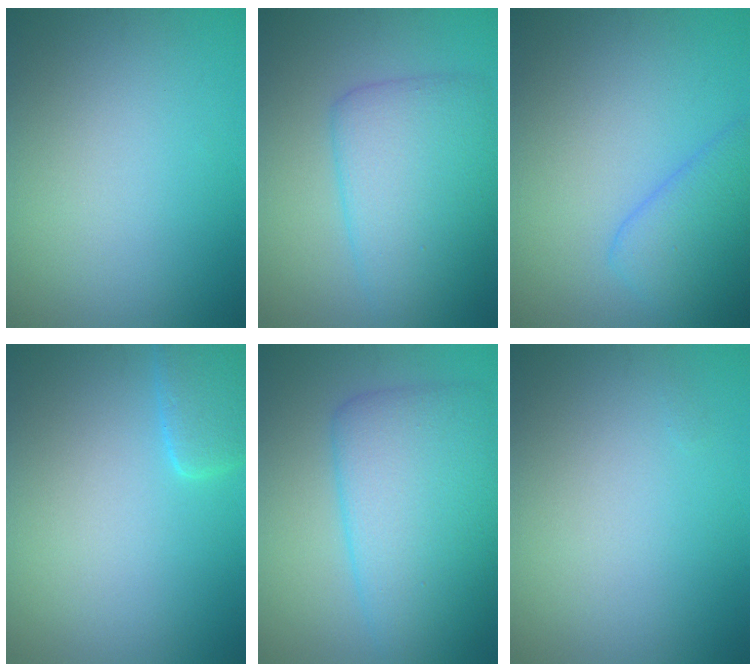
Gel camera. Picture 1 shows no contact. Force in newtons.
{"total": 6.0, "press": 6.0, "slide": 0.1}
{"total": 3.9, "press": 3.9, "slide": 0.3}
{"total": 2.6, "press": 2.6, "slide": 0.3}
{"total": 8.1, "press": 8.1, "slide": 0.2}
{"total": 0.0}